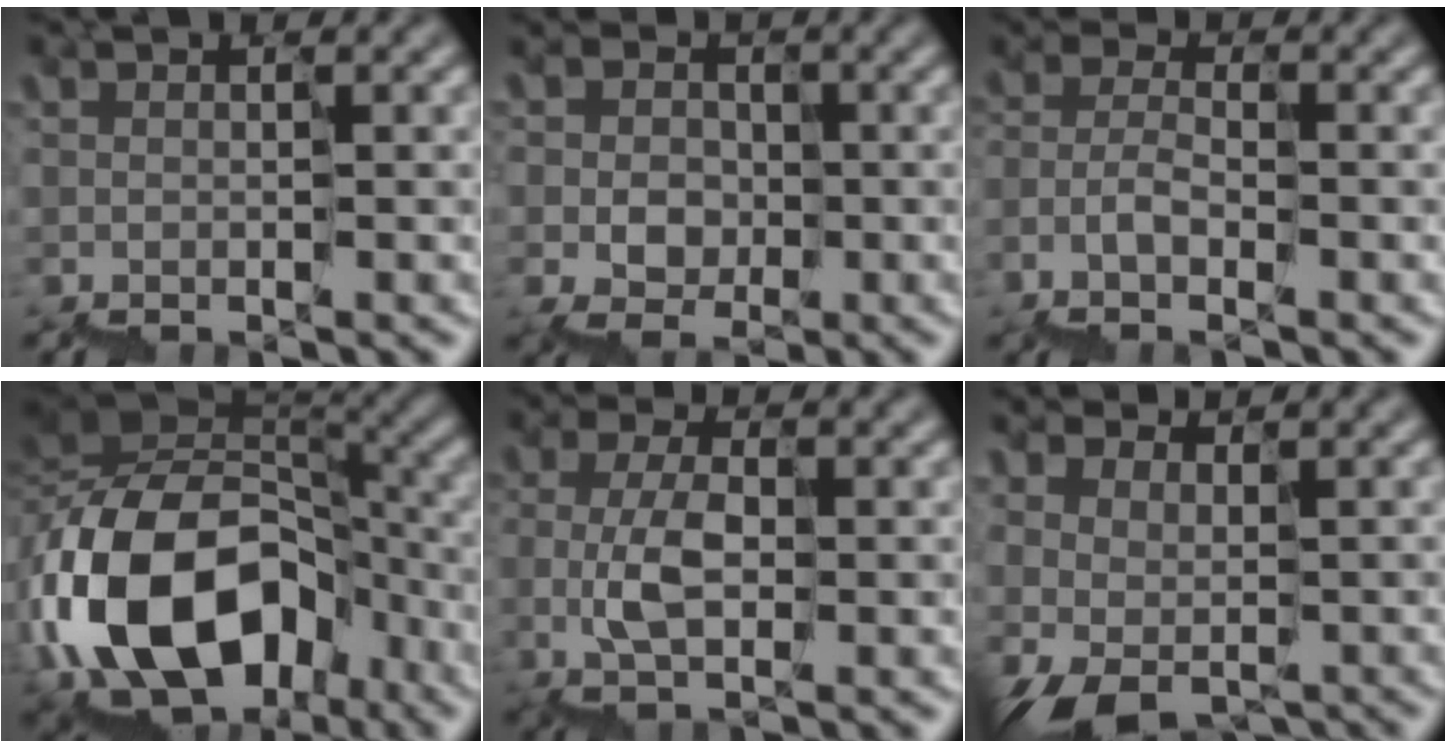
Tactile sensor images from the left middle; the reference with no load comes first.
{"total": 2.5, "force": [-0.4, 2.4, 0.3], "torque": [-0.003, 0.010, -0.001]}
{"total": 2.2, "force": [-1.8, 1.0, 0.8], "torque": [-0.023, 0.009, -0.034]}
{"total": 14.1, "force": [-4.4, 10.2, 8.7], "torque": [-0.161, 0.018, -0.074]}
{"total": 2.0, "force": [-0.3, 1.0, 1.7], "torque": [-0.042, 0.017, -0.002]}
{"total": 2.8, "force": [-0.9, 1.8, 1.9], "torque": [-0.039, 0.002, 0.005]}